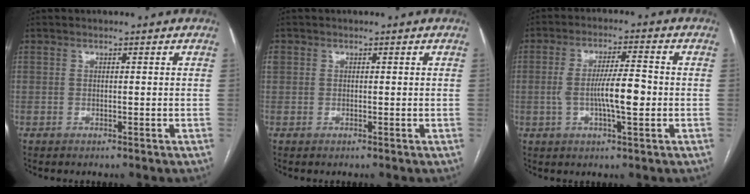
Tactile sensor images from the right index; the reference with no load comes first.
{"total": 0.9, "force": [-0.2, 0.8, 0.4], "torque": [-0.013, 0.003, 0.001]}
{"total": 7.5, "force": [-1.0, 1.2, 7.4], "torque": [-0.135, 0.006, -0.018]}